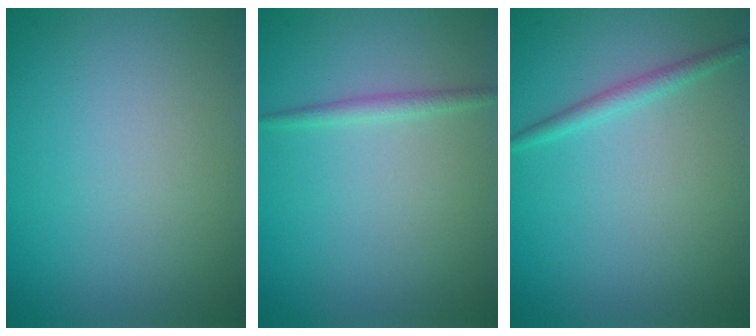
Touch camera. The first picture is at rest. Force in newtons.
{"total": 1.1, "press": 1.1, "slide": 0.1}
{"total": 1.4, "press": 1.4, "slide": 0.1}